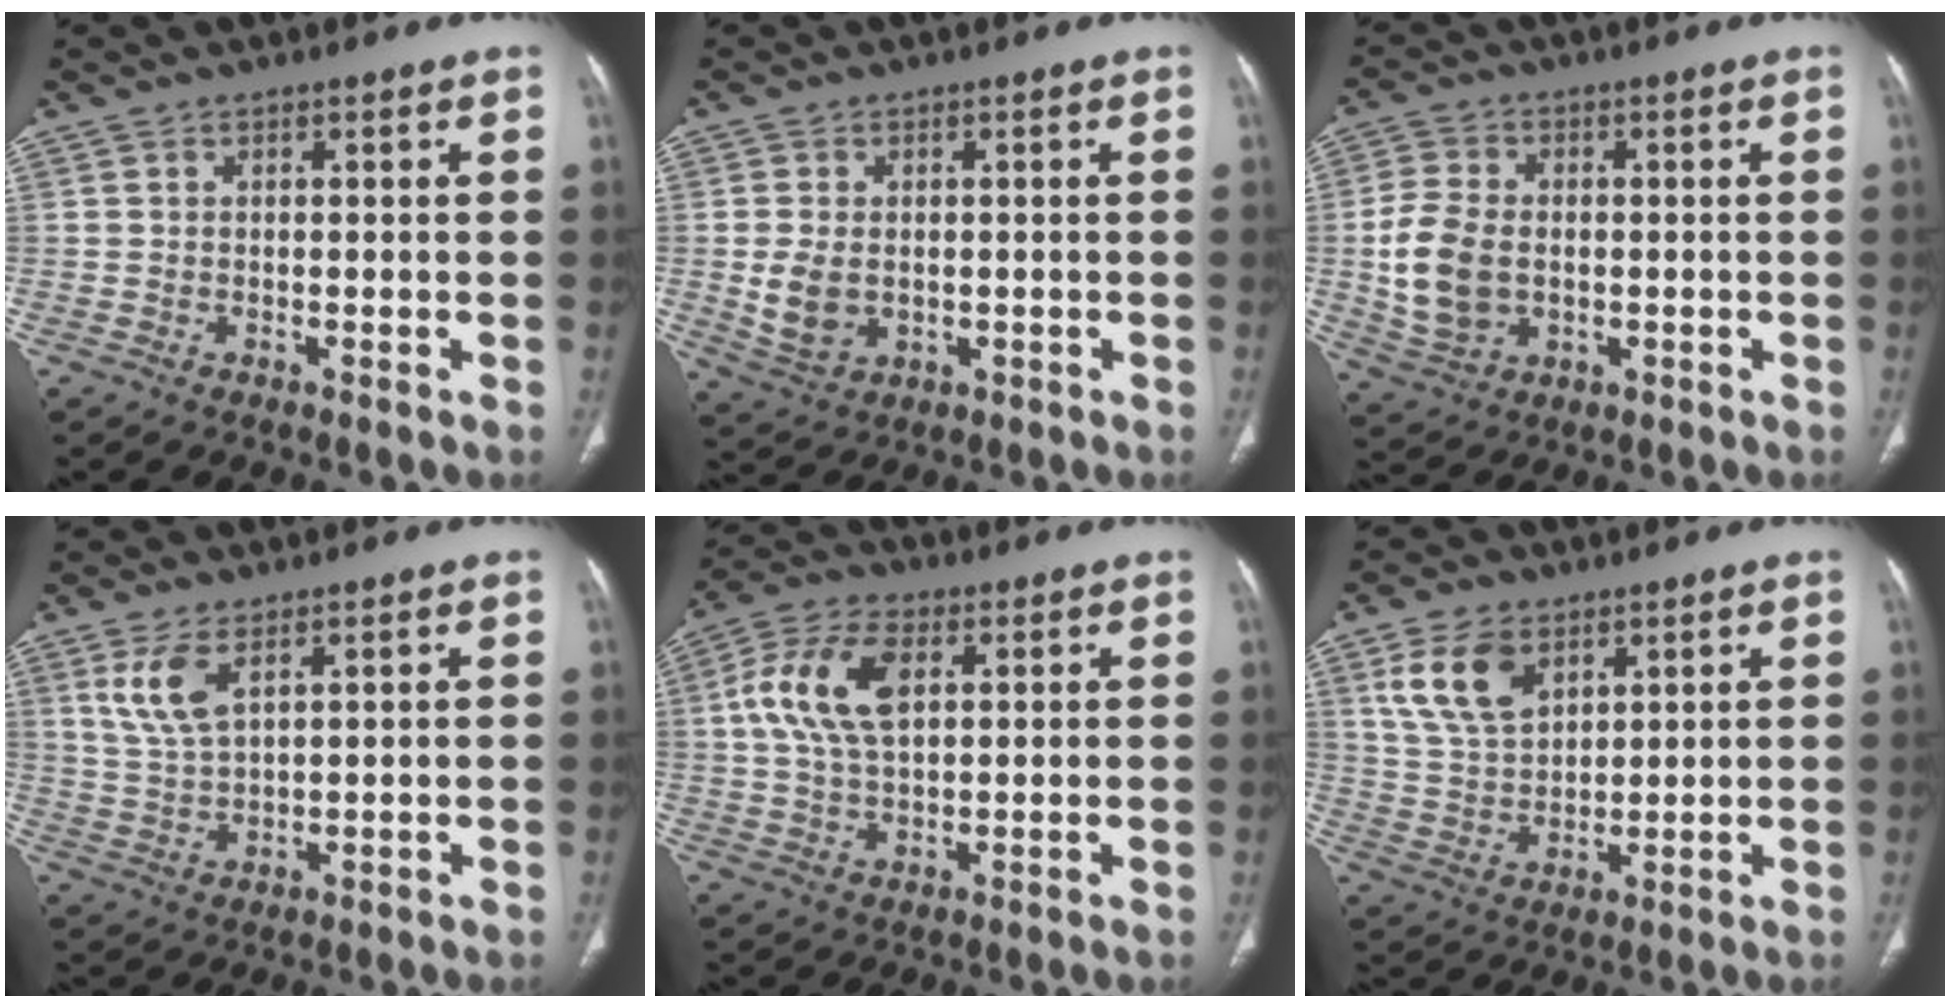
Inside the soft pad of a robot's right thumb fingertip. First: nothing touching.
{"total": 6.3, "force": [-0.3, 4.6, 4.3], "torque": [-0.079, -0.006, 0.007]}
{"total": 10.7, "force": [-0.6, 7.6, 7.5], "torque": [-0.143, 0.001, -0.006]}
{"total": 6.5, "force": [3.2, 2.7, 4.9], "torque": [-0.106, -0.009, 0.076]}
{"total": 11.9, "force": [2.9, 6.6, 9.5], "torque": [-0.190, 0.011, 0.051]}
{"total": 10.5, "force": [5.1, 6.5, 6.5], "torque": [-0.108, -0.016, 0.108]}